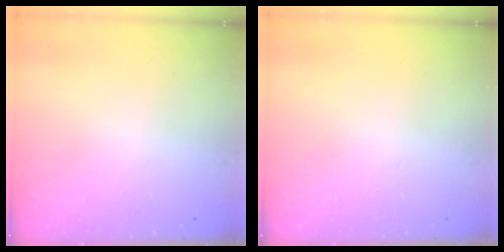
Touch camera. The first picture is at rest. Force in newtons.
{"total": 0.0}